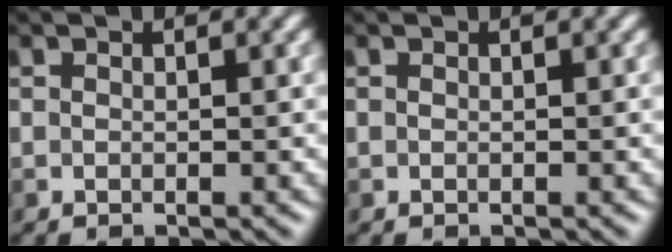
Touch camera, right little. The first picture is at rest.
{"total": 0.0}